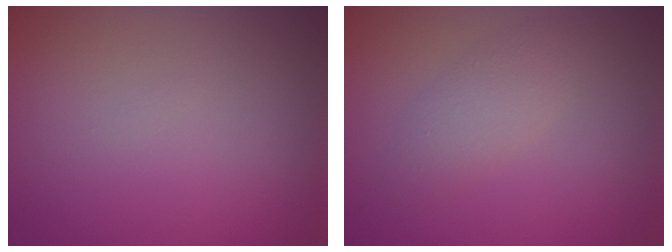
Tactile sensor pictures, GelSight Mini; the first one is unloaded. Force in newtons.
{"total": 2.1, "press": 2.1, "slide": 0.1}